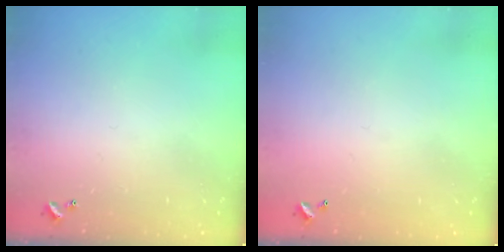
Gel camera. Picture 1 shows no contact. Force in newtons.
{"total": 2.7, "press": 2.7, "slide": 0.1}